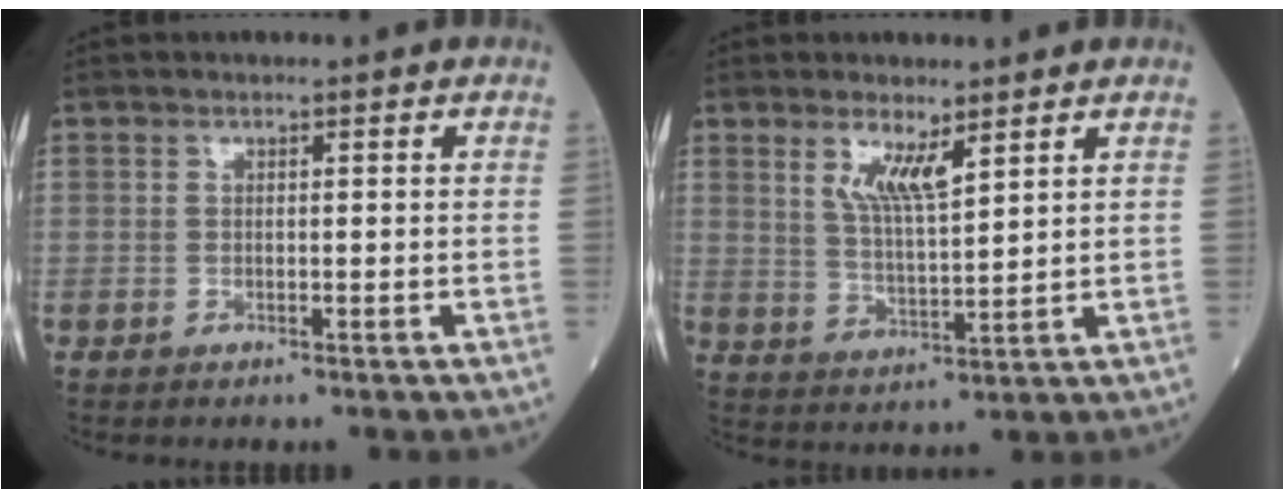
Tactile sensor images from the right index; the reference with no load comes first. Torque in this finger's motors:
{"motor_torque": [0.53, 0.42, 0.14, 0.11]}